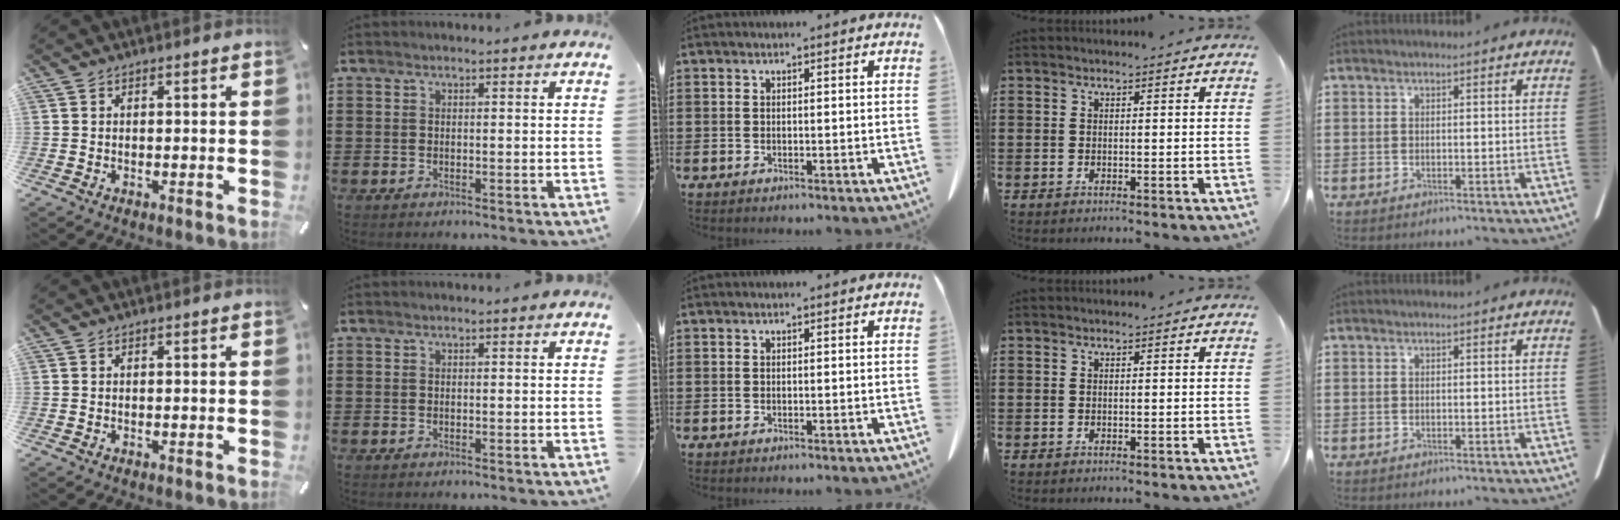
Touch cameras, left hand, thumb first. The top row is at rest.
{}